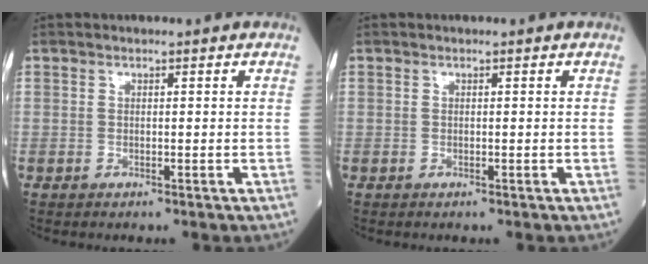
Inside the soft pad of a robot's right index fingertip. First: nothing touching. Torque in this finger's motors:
{"motor_torque": [0.01, 0.01, 0.00, -0.01]}